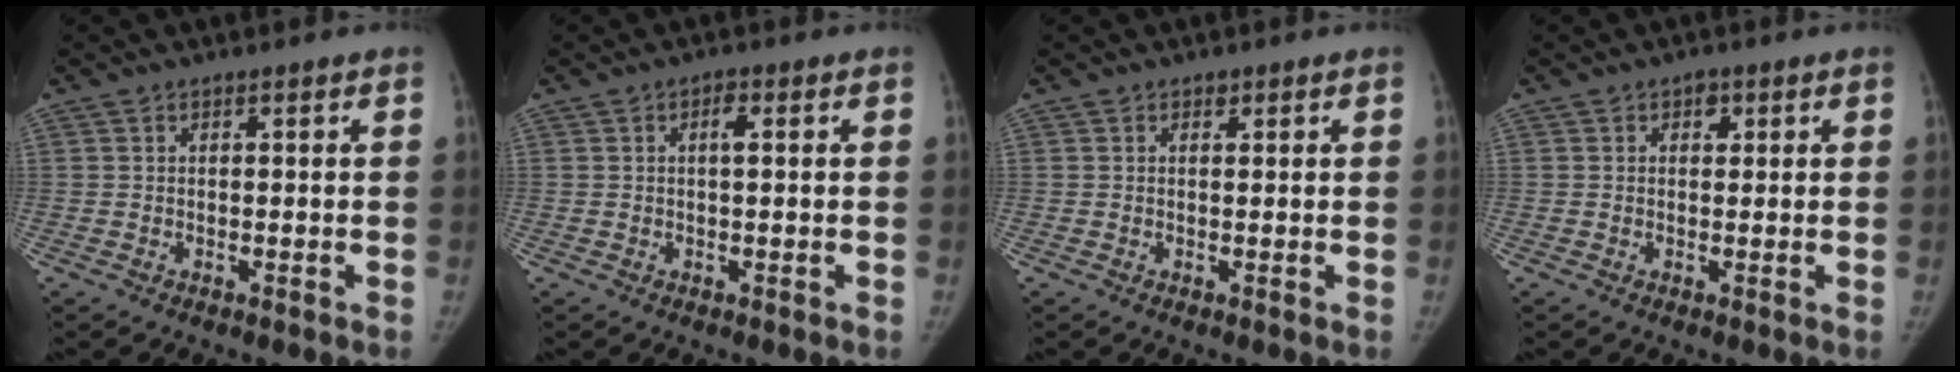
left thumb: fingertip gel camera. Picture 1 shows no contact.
{"total": 2.0, "force": [0.5, 0.9, 1.8], "torque": [-0.026, 0.003, 0.006]}
{"total": 0.9, "force": [0.5, 0.7, 0.3], "torque": [0.005, -0.003, 0.006]}
{"total": 2.0, "force": [0.8, 1.6, 0.9], "torque": [0.003, 0.000, 0.006]}